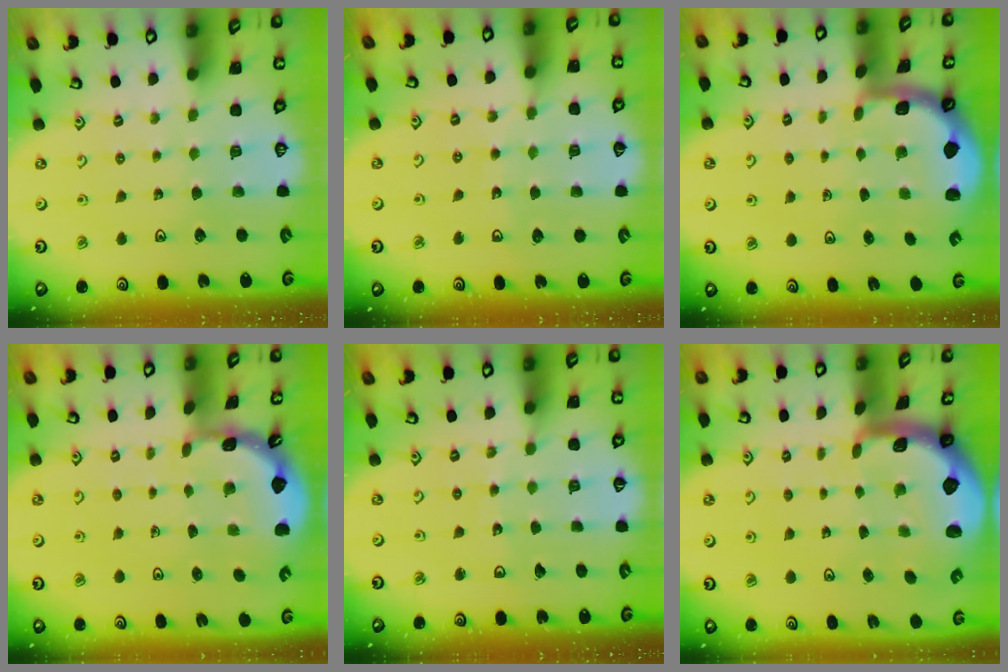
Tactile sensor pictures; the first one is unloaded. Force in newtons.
{"total": 7.1, "press": 6.6, "slide": 2.6}
{"total": 1.5, "press": 1.5, "slide": 0.2}
{"total": 1.8, "press": 1.8, "slide": 0.1}
{"total": 4.1, "press": 4.0, "slide": 0.5}
{"total": 2.9, "press": 2.9, "slide": 0.5}